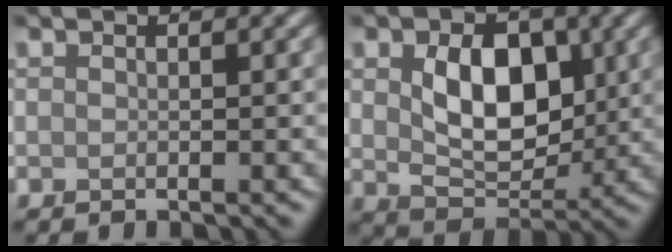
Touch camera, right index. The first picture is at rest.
{"total": 6.7, "force": [1.0, 4.5, 4.9], "torque": [-0.084, -0.007, 0.020]}